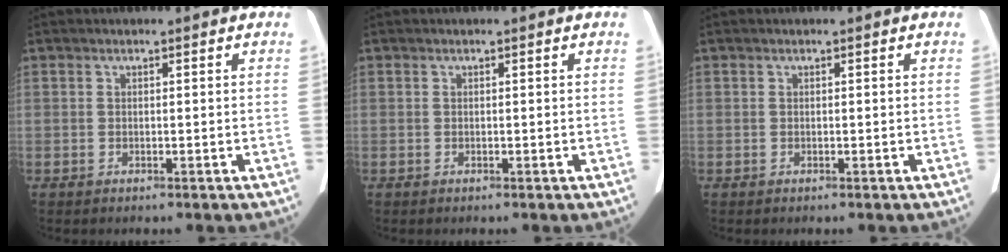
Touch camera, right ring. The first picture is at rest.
{"total": 0.0}
{"total": 0.0}